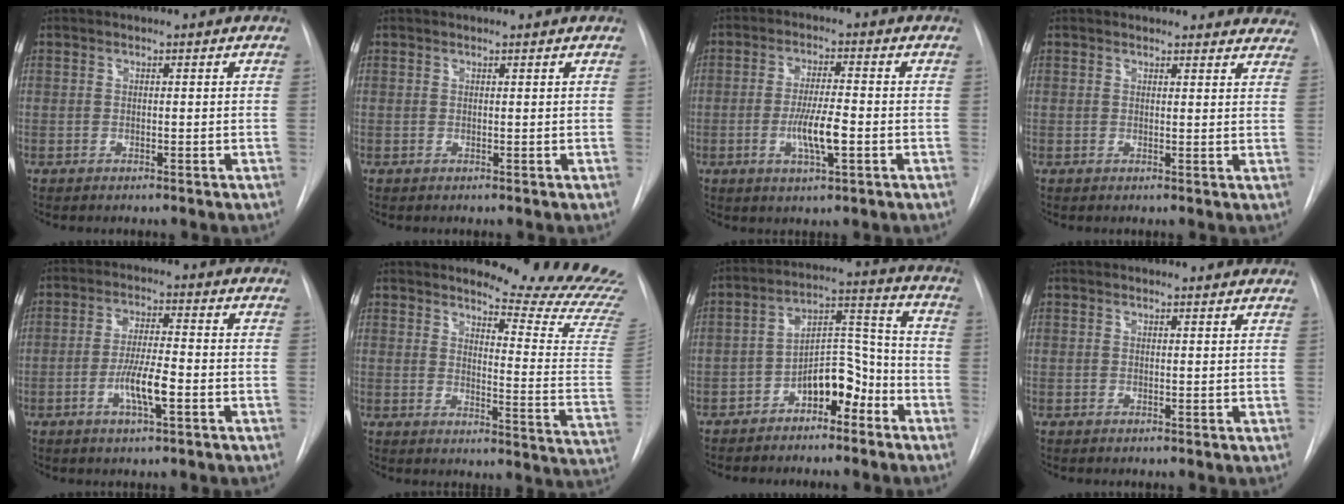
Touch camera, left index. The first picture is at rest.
{"total": 0.7, "force": [0.7, 0.0, 0.1], "torque": [-0.004, 0.006, 0.009]}
{"total": 6.6, "force": [-1.7, 1.0, 6.3], "torque": [-0.119, -0.005, -0.030]}
{"total": 11.6, "force": [11.0, 3.5, 1.3], "torque": [0.025, -0.019, 0.091]}
{"total": 6.4, "force": [-2.2, 0.8, 5.9], "torque": [-0.115, -0.002, -0.042]}
{"total": 18.1, "force": [17.4, -0.7, 4.9], "torque": [-0.069, -0.163, 0.193]}
{"total": 8.9, "force": [-5.3, 4.2, 5.7], "torque": [-0.095, 0.037, -0.086]}
{"total": 3.8, "force": [3.7, 0.6, 0.5], "torque": [-0.010, 0.006, 0.030]}